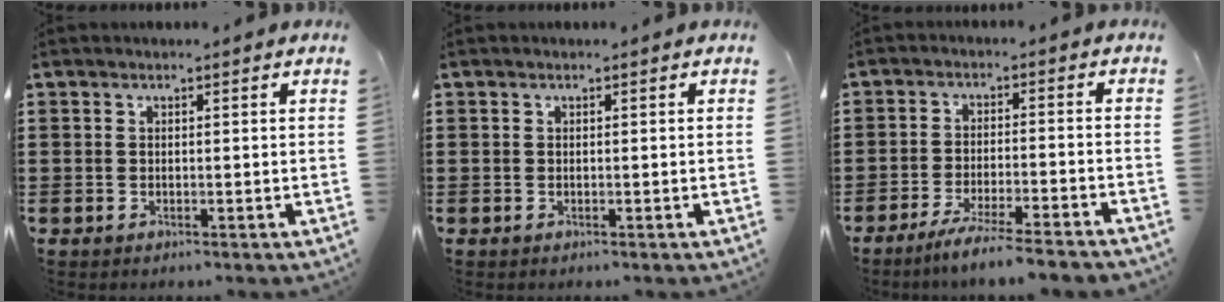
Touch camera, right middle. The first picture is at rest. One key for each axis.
{"total": 0.0}
{"total": 5.4, "fx": -4.8, "fy": -0.4, "fz": 2.4, "tx": -0.049, "ty": -0.018, "tz": -0.090}